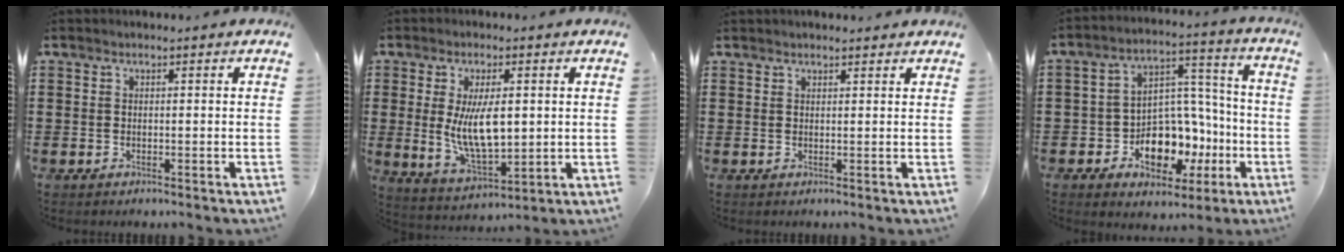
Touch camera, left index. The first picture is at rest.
{"total": 8.9, "force": [1.1, 3.8, 7.9], "torque": [-0.154, -0.007, 0.012]}
{"total": 1.1, "force": [1.0, 0.2, 0.1], "torque": [-0.005, 0.002, 0.020]}
{"total": 9.3, "force": [-3.4, 7.3, 4.5], "torque": [-0.073, 0.011, -0.052]}